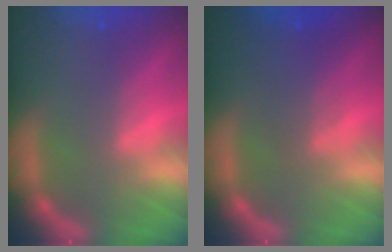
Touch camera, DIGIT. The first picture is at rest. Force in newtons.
{"total": 3.6}